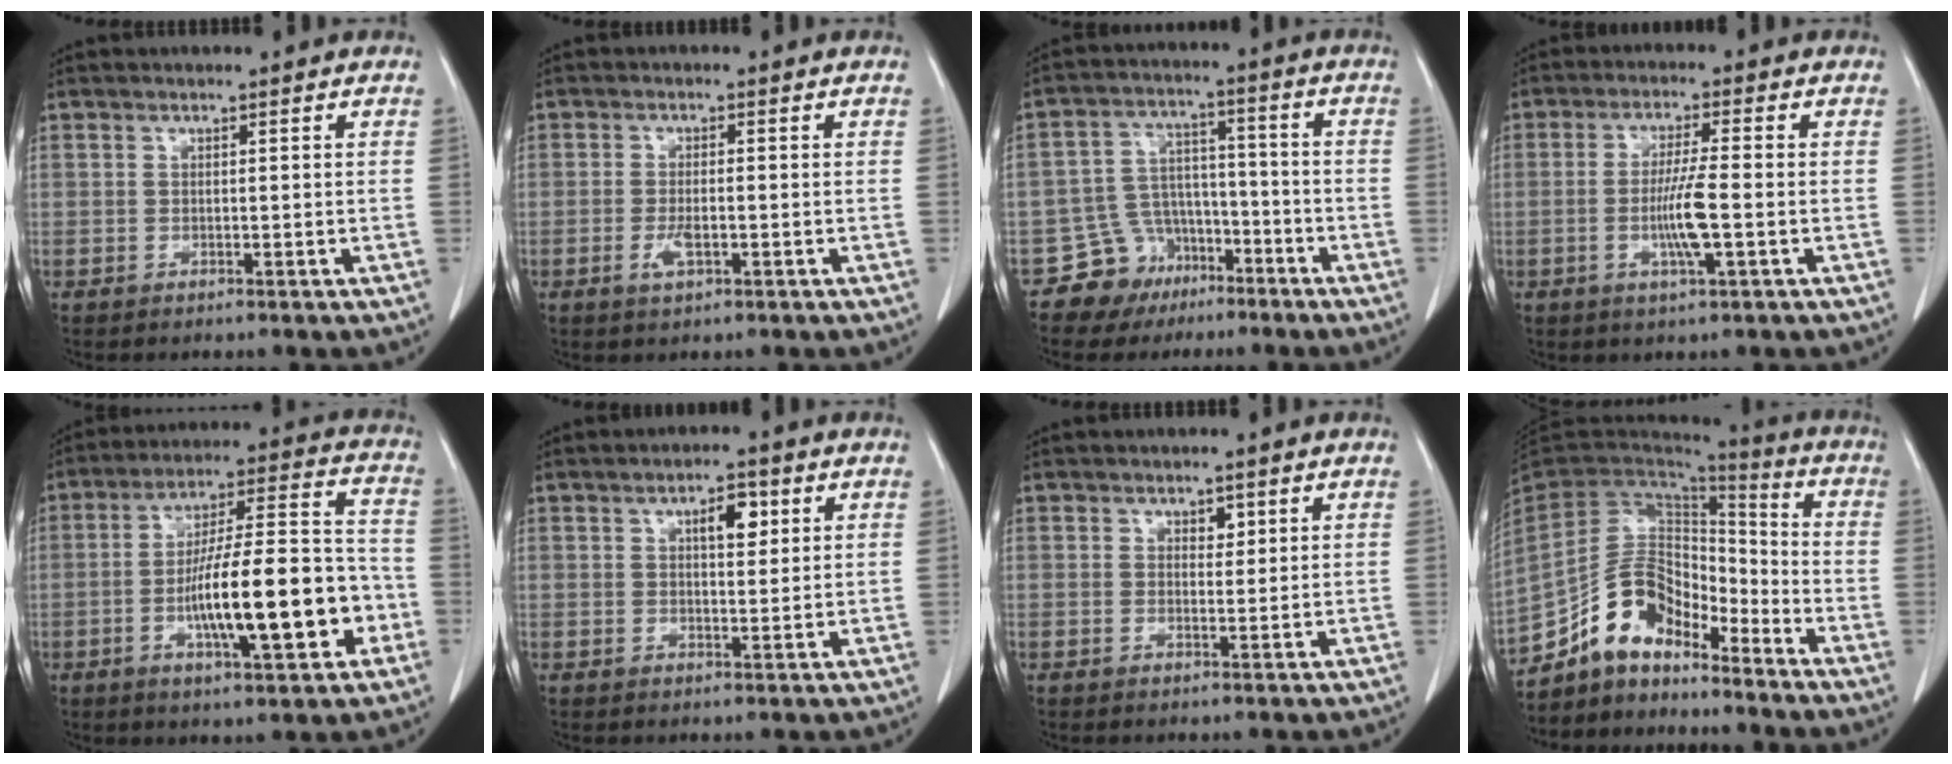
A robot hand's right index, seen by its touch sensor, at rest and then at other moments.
{"total": 2.9, "force": [-1.0, 1.1, 2.5], "torque": [-0.053, -0.001, -0.014]}
{"total": 8.3, "force": [-5.3, 6.3, 0.6], "torque": [-0.005, 0.035, -0.083]}
{"total": 6.4, "force": [-1.4, 0.2, 6.2], "torque": [-0.122, -0.007, -0.025]}
{"total": 17.6, "force": [-4.9, 3.7, 16.5], "torque": [-0.275, 0.017, -0.072]}
{"total": 4.3, "force": [1.7, 1.6, 3.5], "torque": [-0.055, 0.004, 0.025]}
{"total": 1.6, "force": [0.8, 1.0, 0.9], "torque": [-0.011, -0.001, 0.014]}
{"total": 12.3, "force": [-9.7, 5.7, 5.0], "torque": [-0.095, 0.047, -0.184]}